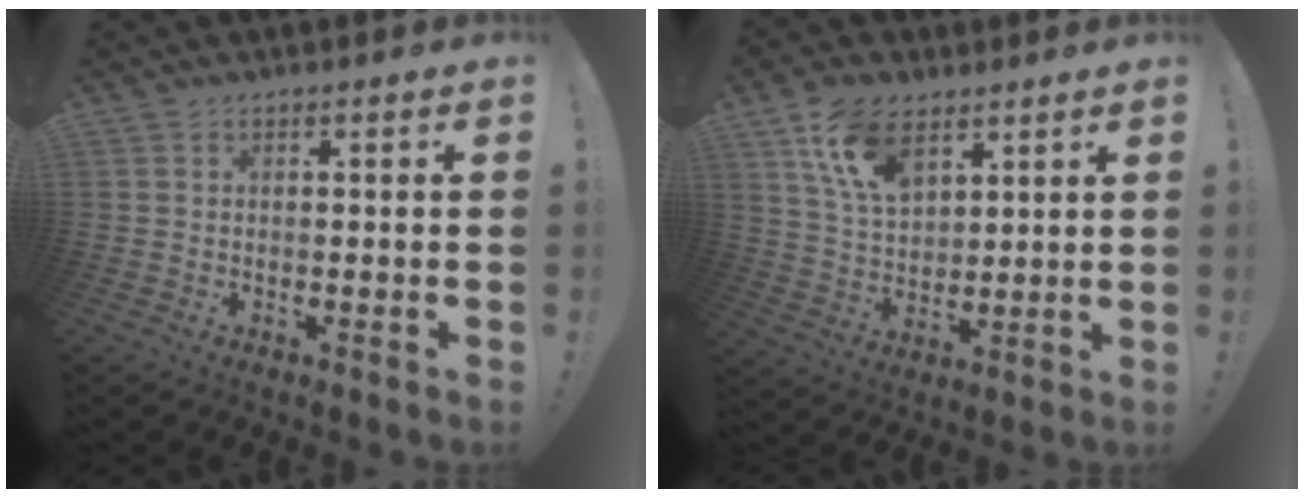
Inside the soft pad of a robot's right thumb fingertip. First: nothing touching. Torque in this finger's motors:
{"motor_torque": [0.01, 1.77, 0.56, 0.07, 0.23]}